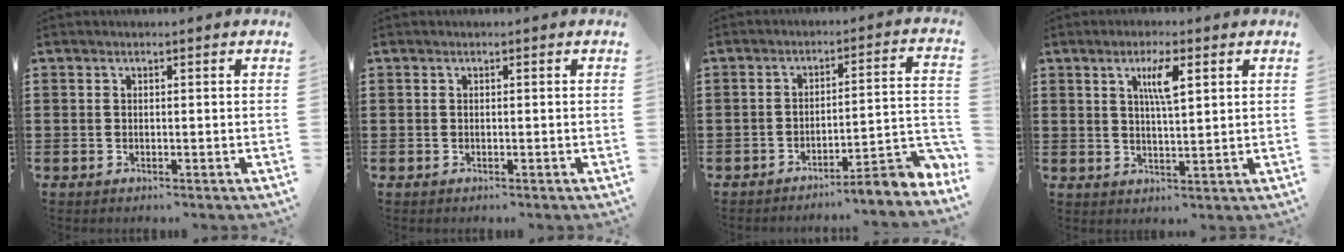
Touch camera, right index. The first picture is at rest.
{"total": 0.0}
{"total": 5.5, "force": [-4.4, 0.2, 3.3], "torque": [-0.054, -0.014, -0.085]}
{"total": 4.9, "force": [2.1, 1.0, 4.3], "torque": [-0.084, 0.006, 0.030]}